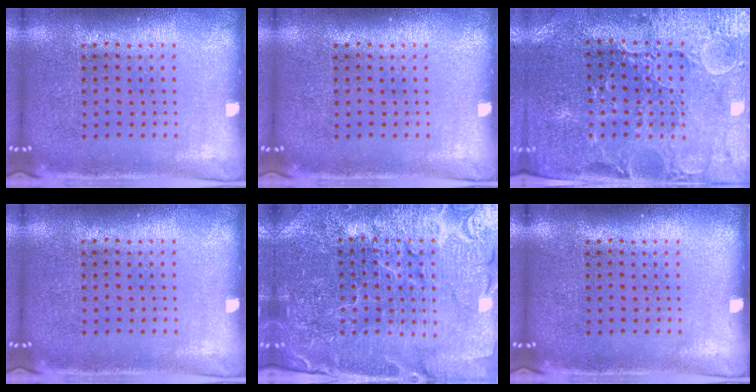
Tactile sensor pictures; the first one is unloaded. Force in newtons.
{"total": 0.0}
{"total": 1.9, "press": 1.8, "slide": 0.5}
{"total": 0.0}
{"total": 5.1, "press": 4.8, "slide": 1.9}
{"total": 0.0}